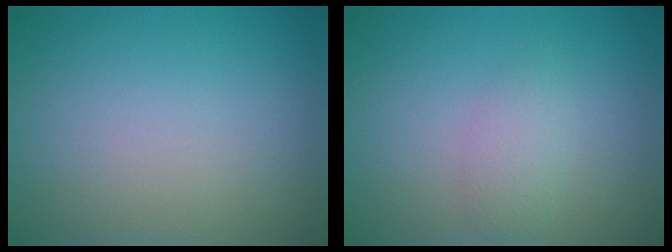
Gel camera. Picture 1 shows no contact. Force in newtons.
{"total": 1.8, "press": 1.8, "slide": 0.0}